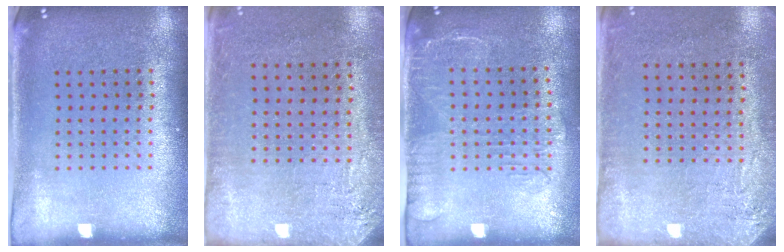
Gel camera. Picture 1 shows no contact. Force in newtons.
{"total": 2.7, "press": 2.3, "slide": 1.4}
{"total": 1.7, "press": 1.3, "slide": 1.0}
{"total": 2.9, "press": 2.4, "slide": 1.6}